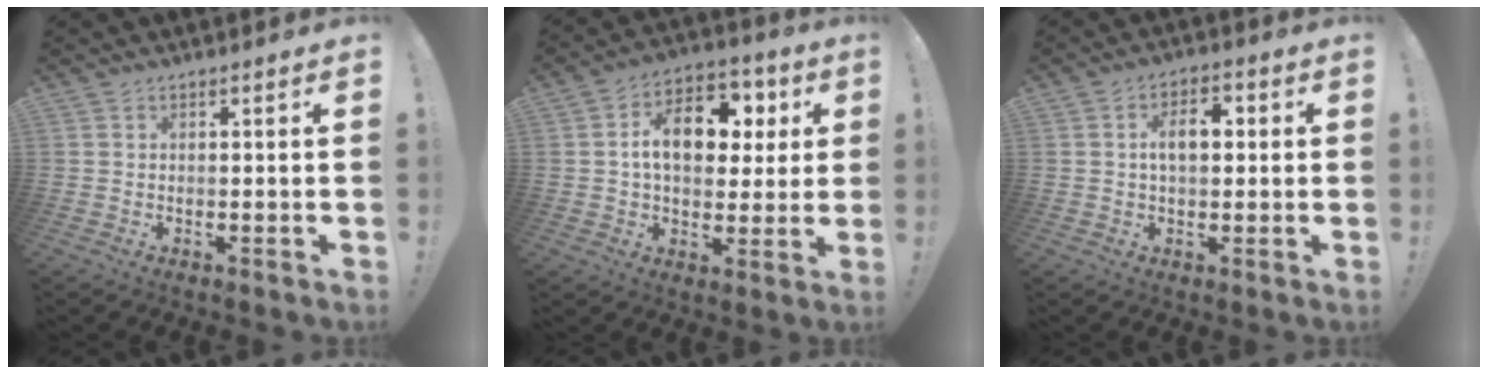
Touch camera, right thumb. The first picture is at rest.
{"total": 15.0, "force": [3.2, 10.2, 10.5], "torque": [-0.148, 0.000, 0.060]}
{"total": 6.8, "force": [0.7, 4.2, 5.3], "torque": [-0.073, 0.006, 0.006]}